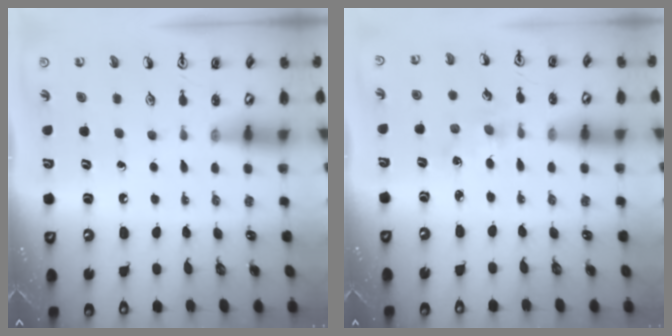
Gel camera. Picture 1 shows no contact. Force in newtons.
{"total": 1.5, "press": 1.5, "slide": 0.3}